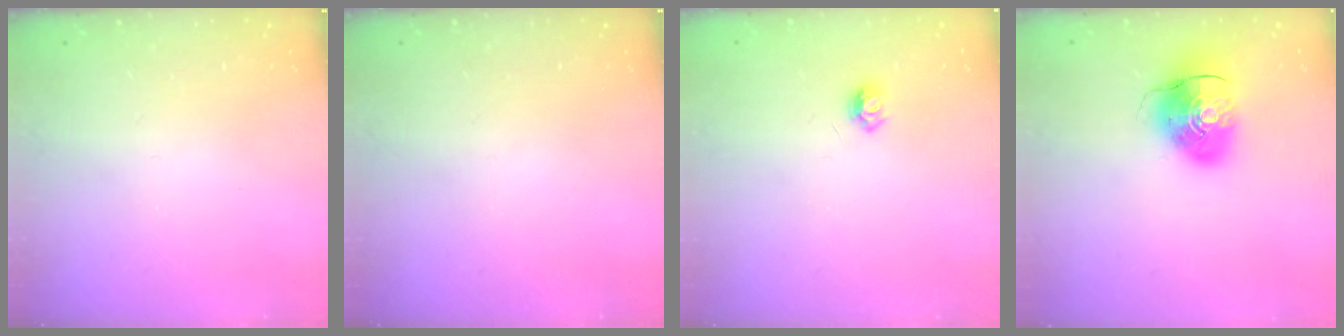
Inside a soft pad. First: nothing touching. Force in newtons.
{"total": 0.0}
{"total": 4.7, "press": 4.7, "slide": 0.5}
{"total": 10.6, "press": 10.5, "slide": 1.8}